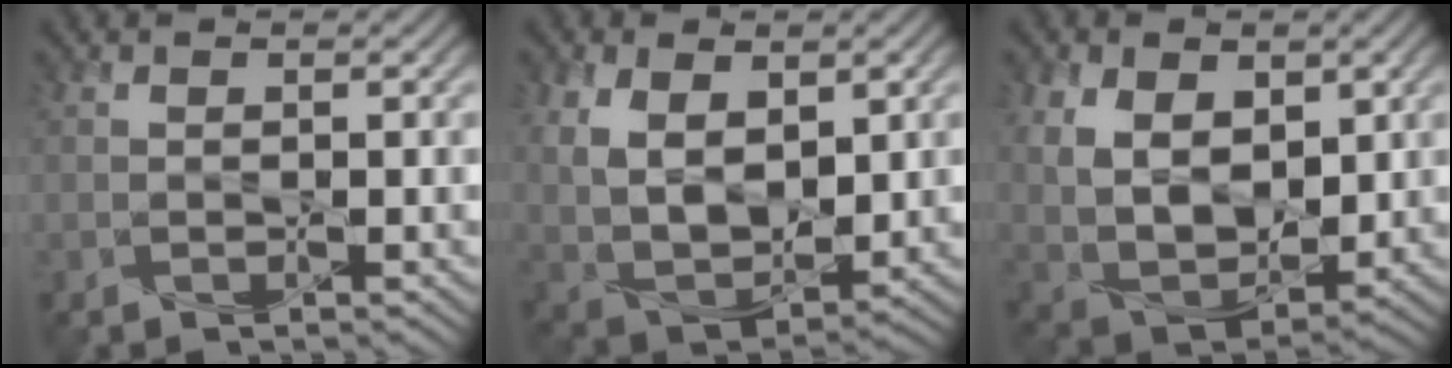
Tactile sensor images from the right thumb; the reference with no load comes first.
{"total": 10.0, "force": [2.9, 6.3, 7.3], "torque": [-0.170, -0.011, 0.058]}
{"total": 11.0, "force": [3.1, 7.4, 7.5], "torque": [-0.174, -0.009, 0.052]}